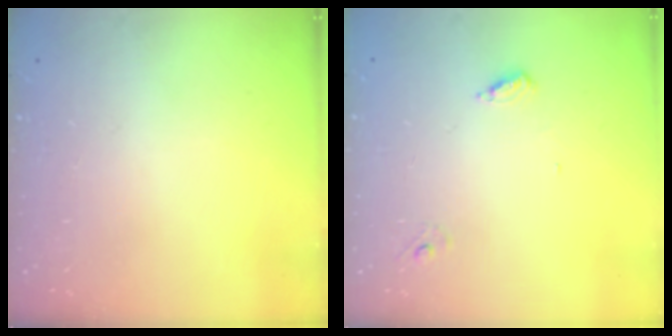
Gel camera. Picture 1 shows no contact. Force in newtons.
{"total": 4.6, "press": 4.6, "slide": 0.4}